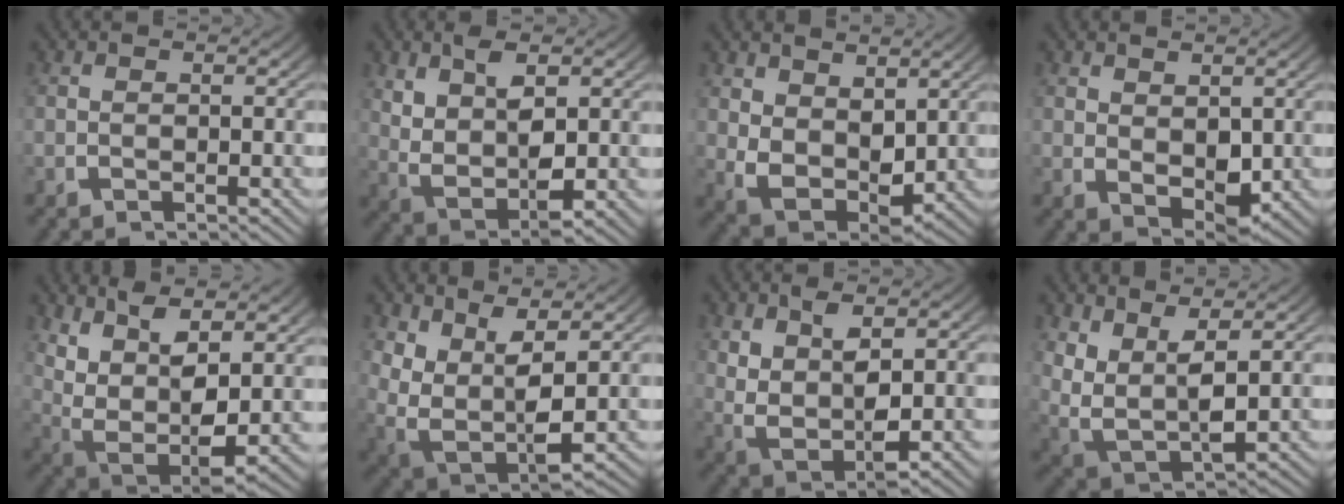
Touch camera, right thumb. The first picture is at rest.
{"total": 8.3, "force": [-0.1, 5.0, 6.6], "torque": [-0.151, -0.045, 0.028]}
{"total": 7.8, "force": [-0.4, 5.6, 5.4], "torque": [-0.126, -0.052, 0.019]}
{"total": 3.9, "force": [0.5, 2.5, 2.9], "torque": [-0.052, -0.022, 0.023]}
{"total": 13.6, "force": [-0.2, 9.2, 10.0], "torque": [-0.237, -0.075, 0.032]}
{"total": 10.4, "force": [-0.4, 7.5, 7.2], "torque": [-0.192, -0.071, 0.027]}
{"total": 7.6, "force": [-0.5, 4.7, 6.0], "torque": [-0.141, -0.042, 0.022]}
{"total": 9.0, "force": [0.5, 6.5, 6.2], "torque": [-0.167, -0.054, 0.035]}